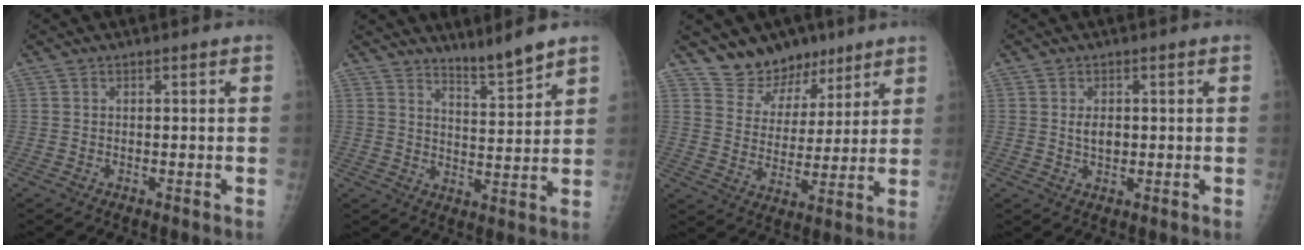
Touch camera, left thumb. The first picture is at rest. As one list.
[{"total": 5.8, "force": [5.3, -0.1, 2.4], "torque": [-0.038, -0.051, 0.093]}, {"total": 10.5, "force": [8.3, 6.3, 1.7], "torque": [0.016, -0.059, 0.151]}, {"total": 2.7, "force": [0.4, 1.9, 2.0], "torque": [-0.024, -0.003, 0.009]}]